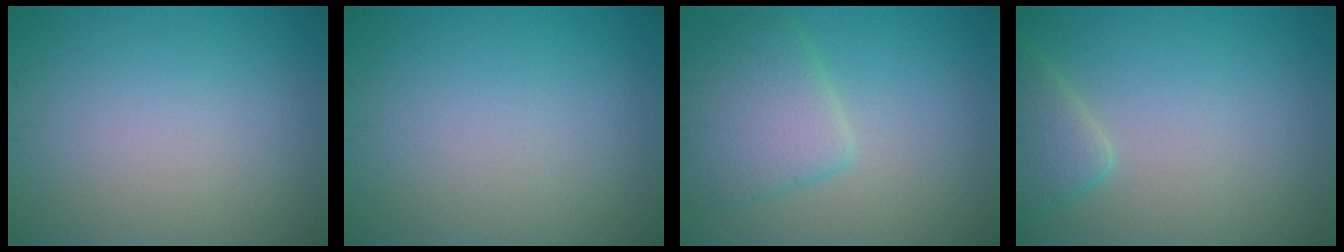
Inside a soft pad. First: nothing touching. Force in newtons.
{"total": 0.0}
{"total": 4.9, "press": 4.9, "slide": 0.3}
{"total": 2.9, "press": 2.9, "slide": 0.2}